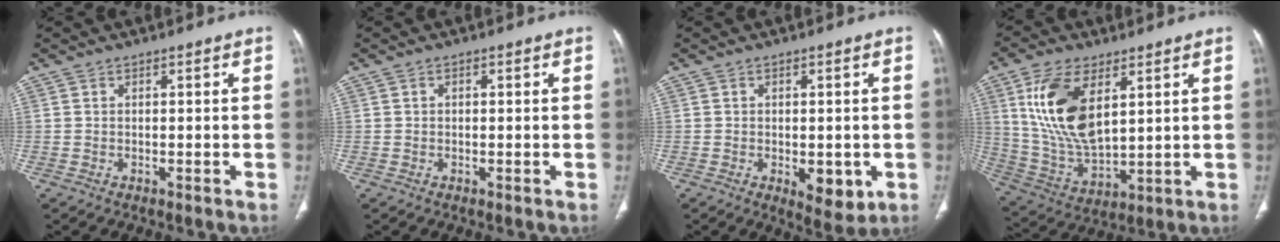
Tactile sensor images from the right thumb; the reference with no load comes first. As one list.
[{"total": 0.5, "force": [0.1, 0.4, 0.4], "torque": [-0.004, 0.003, 0.002]}, {"total": 6.6, "force": [-1.6, 3.3, 5.5], "torque": [-0.058, -0.008, -0.011]}, {"total": 16.5, "force": [5.8, 8.2, 13.1], "torque": [-0.252, -0.024, 0.124]}]